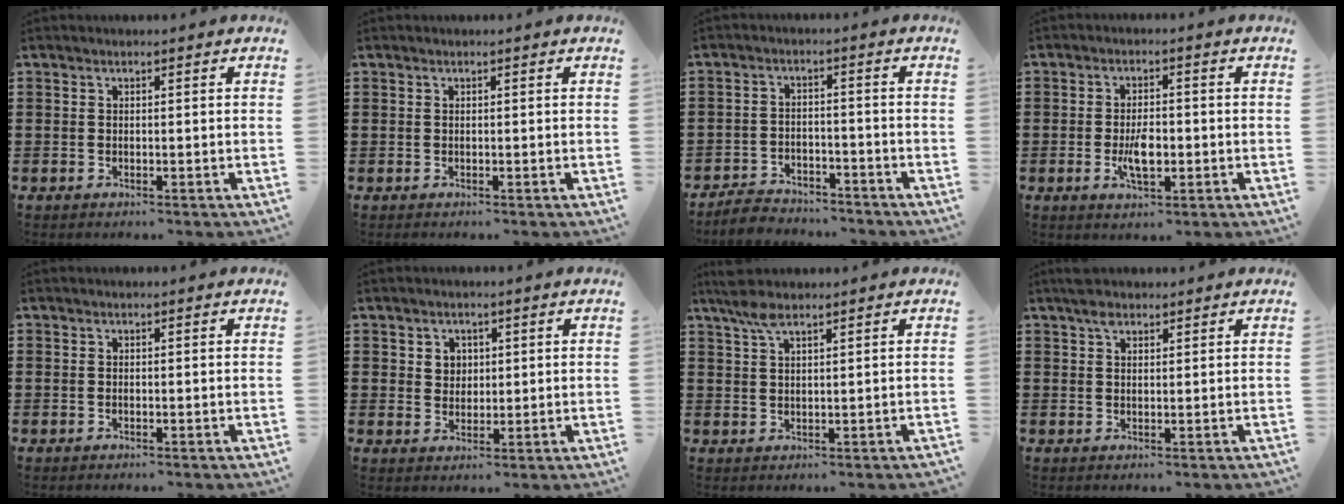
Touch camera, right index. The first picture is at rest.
{"total": 0.0}
{"total": 4.0, "force": [-3.9, 0.6, 0.1], "torque": [-0.007, 0.006, -0.082]}
{"total": 4.9, "force": [-1.1, 2.0, 4.3], "torque": [-0.088, -0.001, -0.020]}
{"total": 0.0}
{"total": 2.7, "force": [1.1, 2.4, 0.6], "torque": [-0.021, 0.011, 0.018]}
{"total": 3.7, "force": [2.5, 0.9, 2.7], "torque": [-0.059, 0.003, 0.045]}
{"total": 2.4, "force": [1.8, 1.0, 1.1], "torque": [-0.027, 0.003, 0.034]}